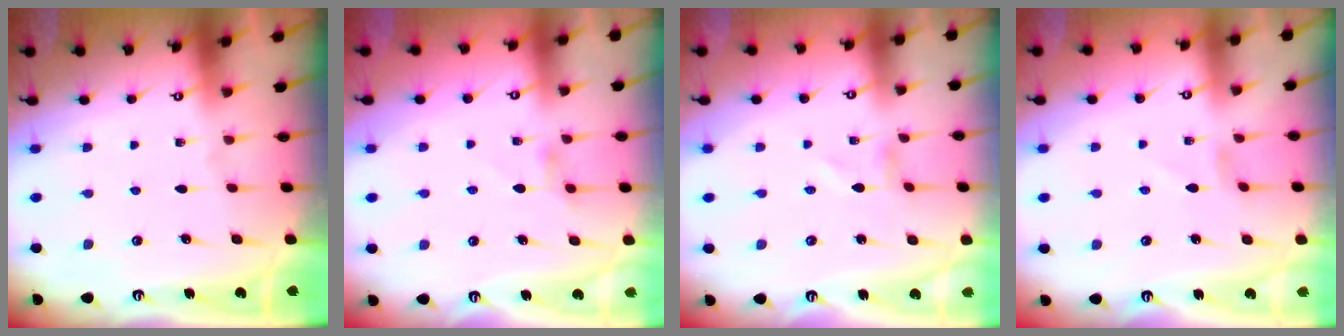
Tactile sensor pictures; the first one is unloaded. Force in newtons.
{"total": 2.0, "press": 2.0, "slide": 0.4}
{"total": 1.3, "press": 1.3, "slide": 0.1}
{"total": 0.0}